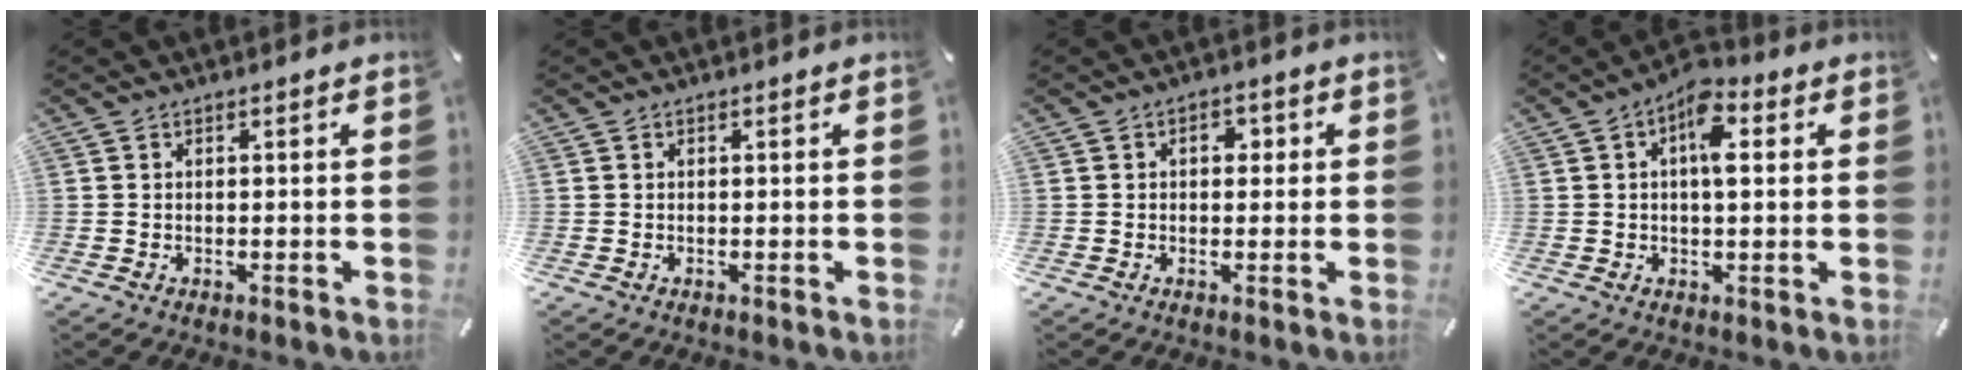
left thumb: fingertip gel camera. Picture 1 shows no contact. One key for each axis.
{"total": 0.0}
{"total": 3.4, "fx": 0.6, "fy": 2.3, "fz": 2.4, "tx": -0.019, "ty": -0.001, "tz": -0.001}
{"total": 7.8, "fx": 1.9, "fy": 3.8, "fz": 6.5, "tx": -0.089, "ty": -0.004, "tz": 0.026}